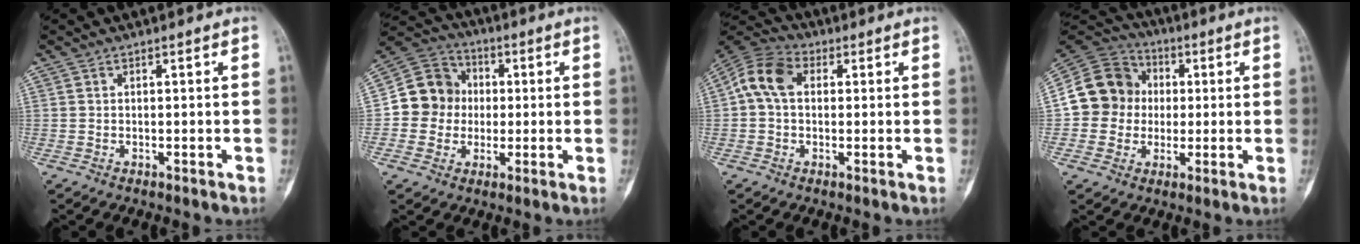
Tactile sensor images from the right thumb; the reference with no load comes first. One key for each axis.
{"total": 11.0, "fx": -0.2, "fy": 10.3, "fz": 3.9, "tx": -0.041, "ty": 0.026, "tz": -0.013}
{"total": 8.5, "fx": 1.1, "fy": 5.9, "fz": 6.0, "tx": -0.117, "ty": 0.027, "tz": 0.012}
{"total": 13.1, "fx": 0.3, "fy": 12.2, "fz": 4.8, "tx": -0.067, "ty": 0.027, "tz": 0.001}